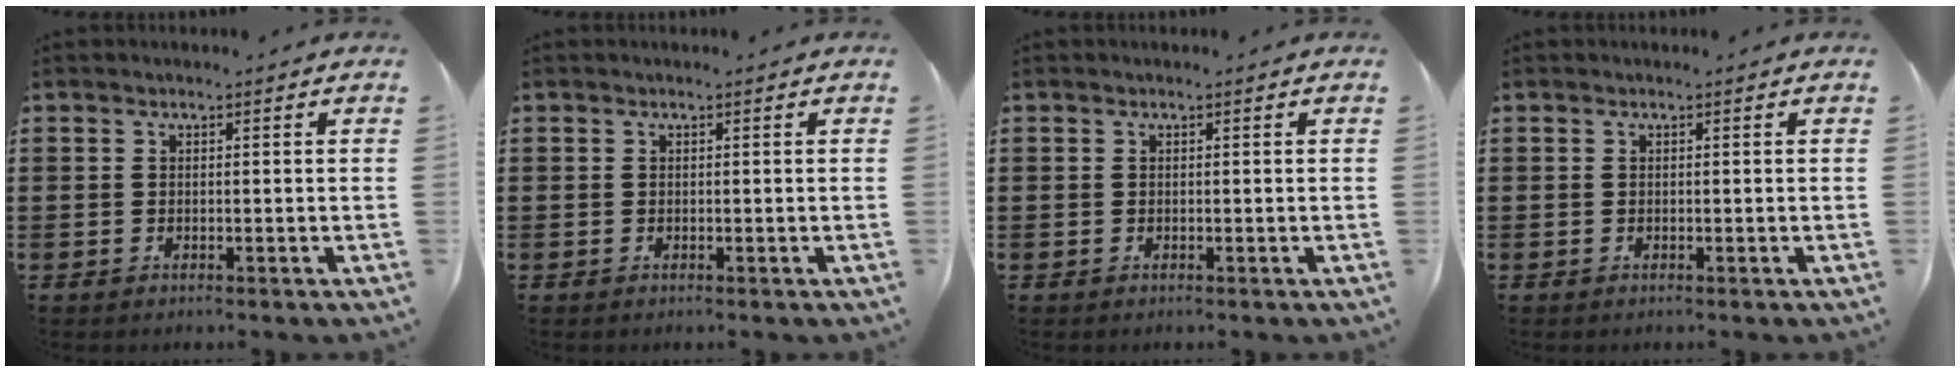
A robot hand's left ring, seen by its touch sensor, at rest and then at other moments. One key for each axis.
{"total": 0.0}
{"total": 0.0}
{"total": 0.0}